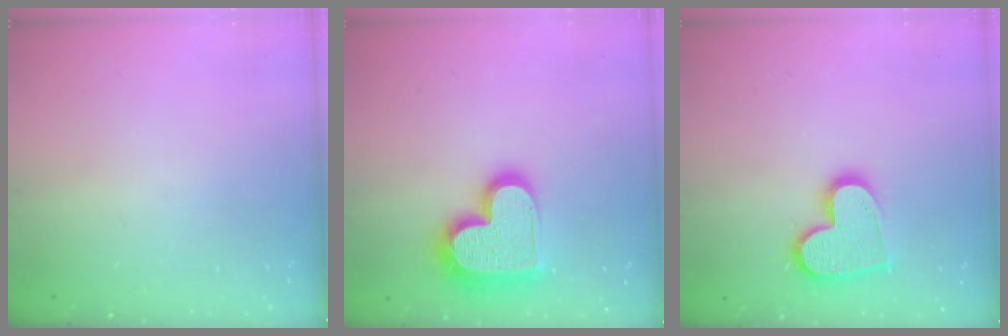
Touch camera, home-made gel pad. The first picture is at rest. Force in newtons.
{"total": 20.1, "press": 20.1, "slide": 1.5}
{"total": 13.6, "press": 13.5, "slide": 0.9}